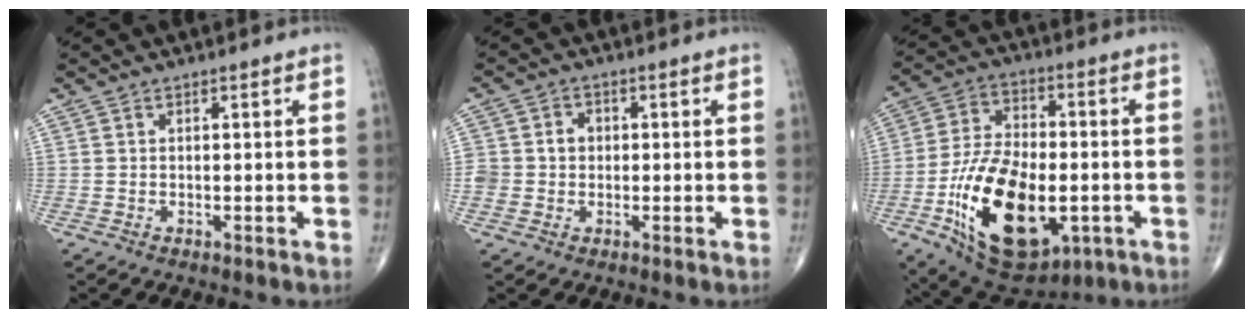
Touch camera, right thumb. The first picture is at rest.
{"total": 5.1, "force": [0.0, 4.7, 2.0], "torque": [-0.019, 0.013, 0.001]}
{"total": 23.5, "force": [-6.5, 12.8, 18.6], "torque": [-0.313, 0.013, -0.089]}